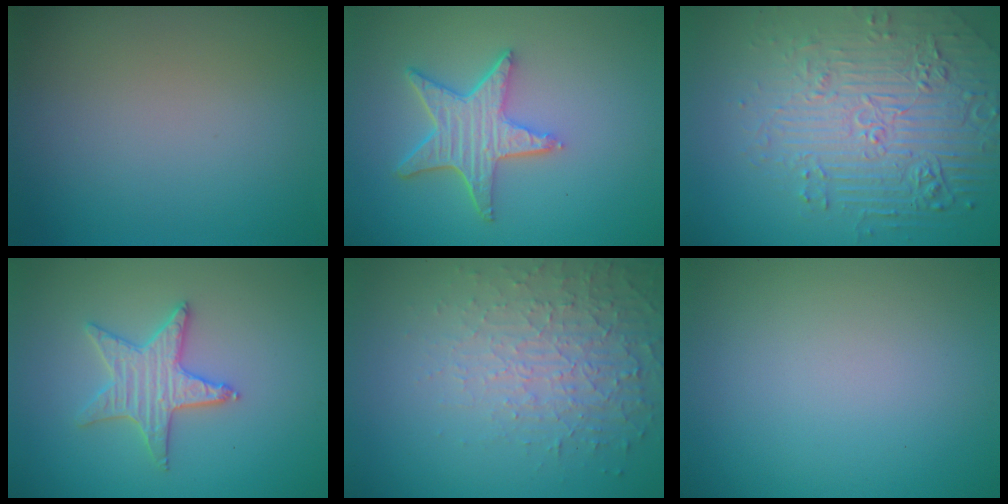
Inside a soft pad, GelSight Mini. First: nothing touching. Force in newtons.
{"total": 5.1, "press": 4.1, "slide": 3.1}
{"total": 7.5, "press": 5.5, "slide": 5.1}
{"total": 3.2, "press": 3.1, "slide": 0.7}
{"total": 5.3, "press": 3.4, "slide": 4.0}
{"total": 0.0}